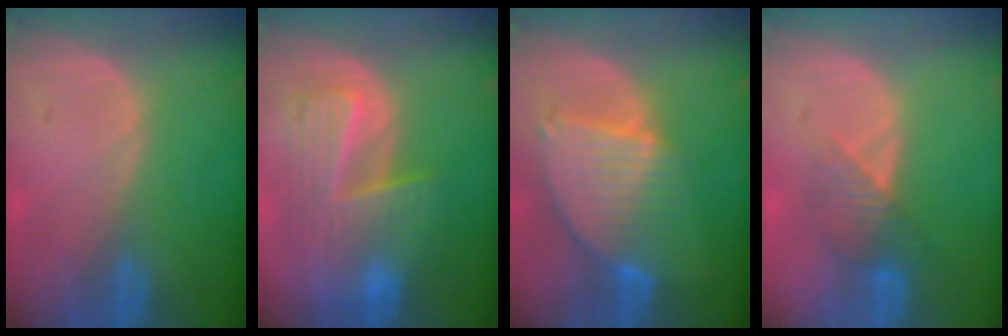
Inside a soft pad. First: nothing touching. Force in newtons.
{"total": 10.1, "press": 8.8, "slide": 5.0}
{"total": 8.7, "press": 7.6, "slide": 4.2}
{"total": 4.0, "press": 3.8, "slide": 1.0}